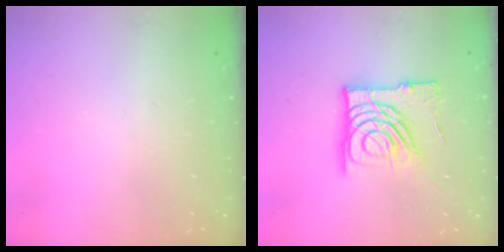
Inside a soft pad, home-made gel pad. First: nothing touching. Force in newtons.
{"total": 14.9, "press": 14.8, "slide": 1.8}